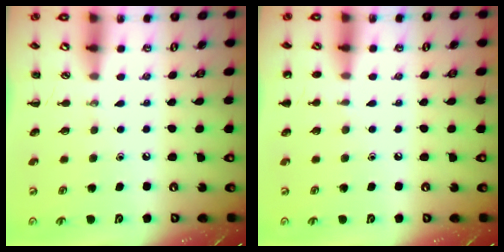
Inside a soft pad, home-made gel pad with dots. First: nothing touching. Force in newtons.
{"total": 4.0, "press": 3.9, "slide": 1.1}